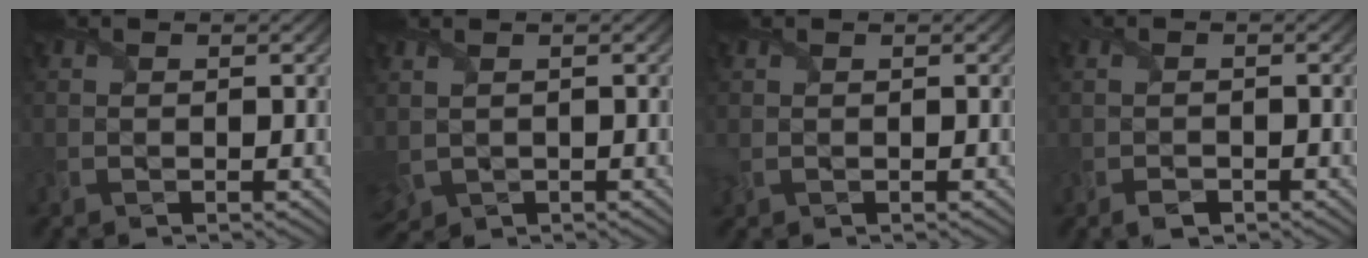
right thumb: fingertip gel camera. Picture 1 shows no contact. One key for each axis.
{"total": 1.9, "fx": 0.3, "fy": 1.2, "fz": 1.4, "tx": -0.054, "ty": -0.002, "tz": 0.011}
{"total": 0.6, "fx": 0.2, "fy": 0.3, "fz": 0.5, "tx": -0.018, "ty": 0.002, "tz": 0.004}
{"total": 1.4, "fx": -1.1, "fy": 0.5, "fz": 0.6, "tx": -0.017, "ty": -0.004, "tz": -0.023}